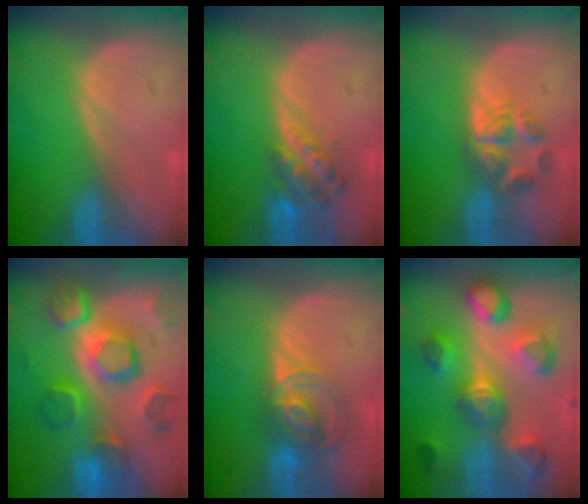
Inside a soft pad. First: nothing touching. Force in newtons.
{"total": 5.8, "press": 5.0, "slide": 2.8}
{"total": 5.7, "press": 4.7, "slide": 3.1}
{"total": 12.2, "press": 10.6, "slide": 6.0}
{"total": 7.4, "press": 6.2, "slide": 4.2}
{"total": 10.4, "press": 10.1, "slide": 2.8}